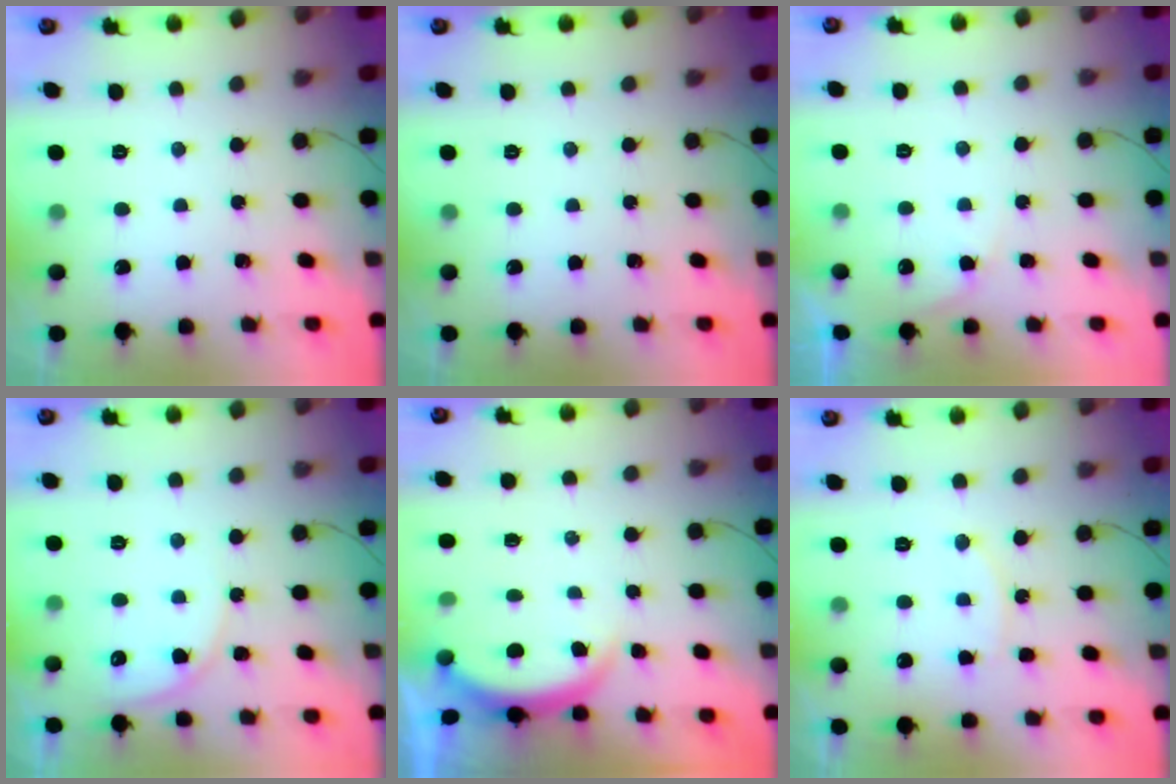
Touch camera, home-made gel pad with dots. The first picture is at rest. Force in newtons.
{"total": 0.0}
{"total": 3.4, "press": 3.4, "slide": 0.0}
{"total": 5.6, "press": 5.6, "slide": 0.3}
{"total": 4.1, "press": 4.1, "slide": 0.6}
{"total": 6.4, "press": 6.4, "slide": 0.3}